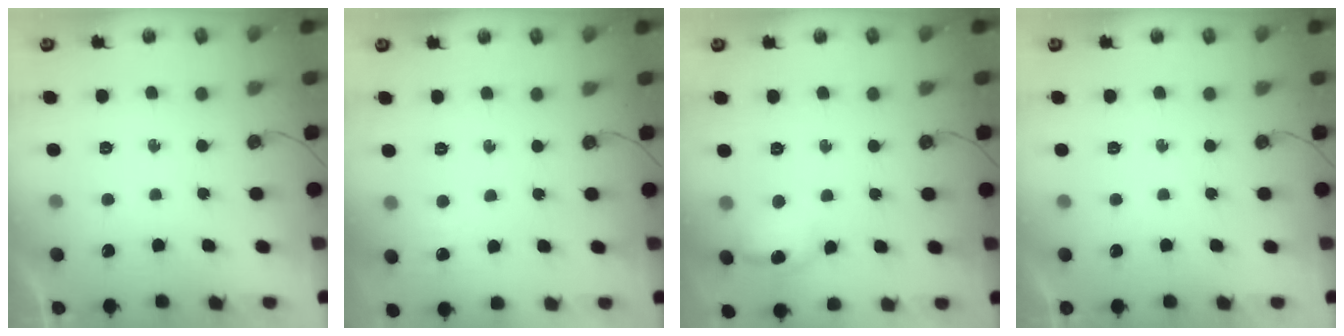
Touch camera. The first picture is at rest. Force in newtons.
{"total": 3.9, "press": 3.8, "slide": 0.5}
{"total": 10.8, "press": 10.7, "slide": 1.4}
{"total": 0.0}